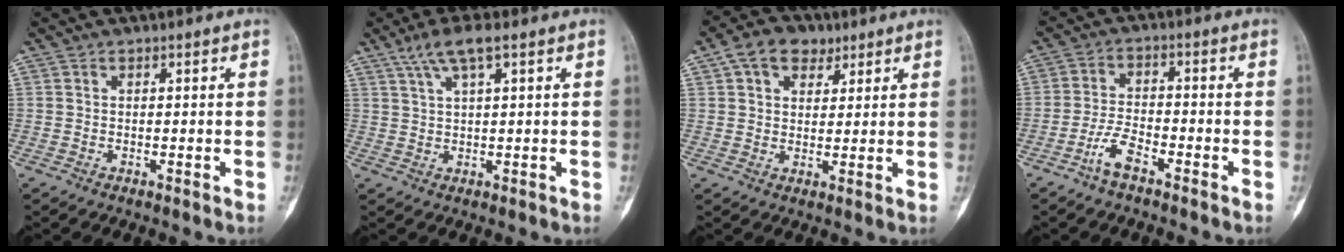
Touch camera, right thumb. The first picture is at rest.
{"total": 5.5, "force": [3.0, 0.8, 4.5], "torque": [-0.097, 0.007, 0.064]}
{"total": 7.9, "force": [3.9, 5.4, 4.3], "torque": [-0.042, 0.001, 0.064]}
{"total": 5.0, "force": [-3.4, 1.8, 3.2], "torque": [-0.065, 0.025, -0.068]}